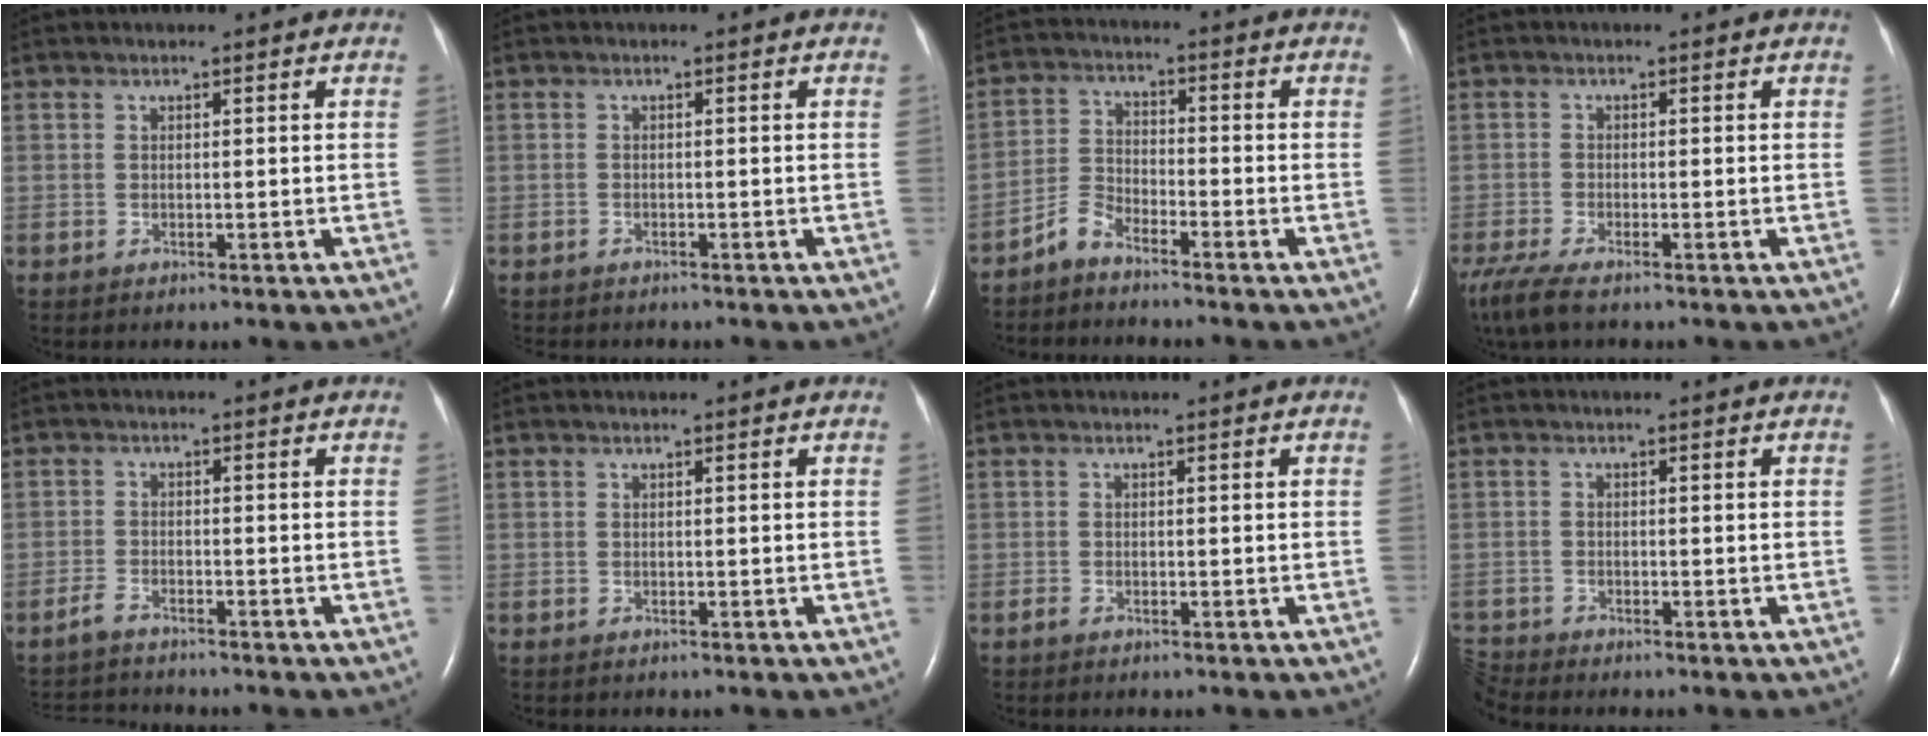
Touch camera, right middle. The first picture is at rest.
{"total": 1.9, "force": [-1.7, 0.6, 0.5], "torque": [-0.015, -0.002, -0.021]}
{"total": 3.9, "force": [-3.6, 0.9, 1.2], "torque": [-0.028, -0.009, -0.074]}
{"total": 5.9, "force": [-4.5, 0.7, 3.7], "torque": [-0.080, -0.019, -0.084]}
{"total": 4.1, "force": [-4.0, 0.0, 0.8], "torque": [-0.018, -0.017, -0.069]}
{"total": 0.0}
{"total": 0.6, "force": [-0.5, 0.2, 0.2], "torque": [-0.010, -0.001, -0.010]}
{"total": 2.0, "force": [-1.9, -0.5, -0.2], "torque": [-0.005, -0.015, -0.038]}